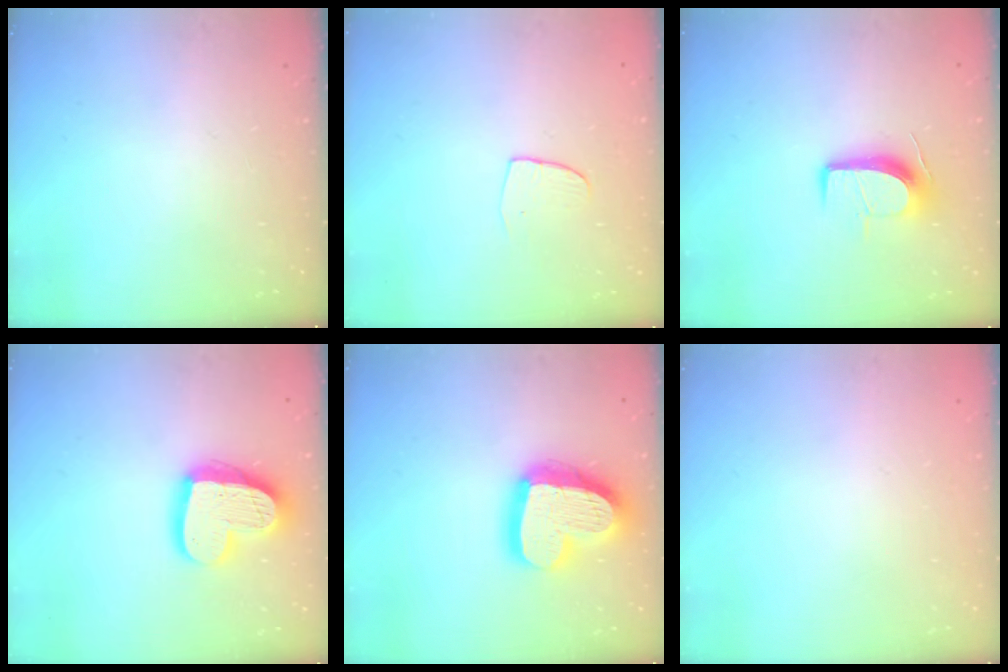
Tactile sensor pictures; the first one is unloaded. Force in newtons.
{"total": 4.2, "press": 4.2, "slide": 0.3}
{"total": 9.8, "press": 9.8, "slide": 0.7}
{"total": 20.0, "press": 20.0, "slide": 1.7}
{"total": 21.5, "press": 21.4, "slide": 2.1}
{"total": 0.0}